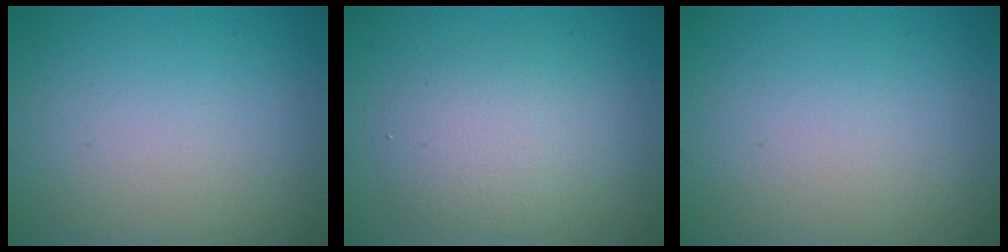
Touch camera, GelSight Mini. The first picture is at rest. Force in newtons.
{"total": 3.7, "press": 3.7, "slide": 0.2}
{"total": 0.0}